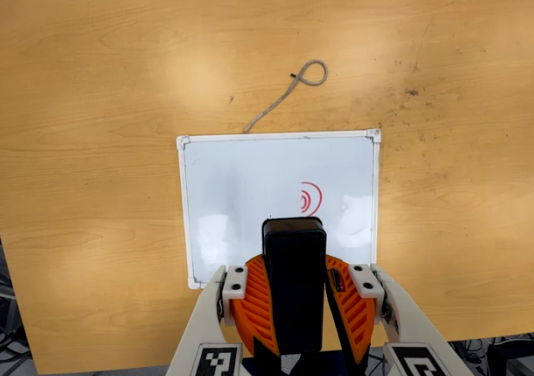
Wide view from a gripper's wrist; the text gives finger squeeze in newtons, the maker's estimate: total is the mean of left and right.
{"total": 9.5, "left": 9.3, "right": 9.6}